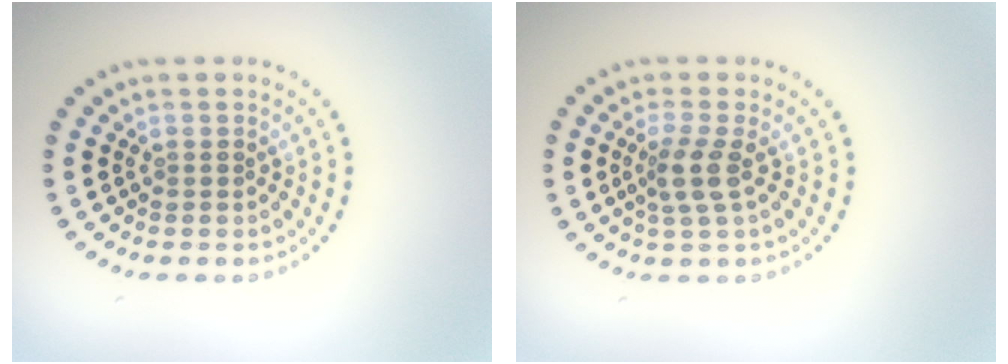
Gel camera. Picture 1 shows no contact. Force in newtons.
{"total": 2.6, "press": 2.1, "slide": 1.5}